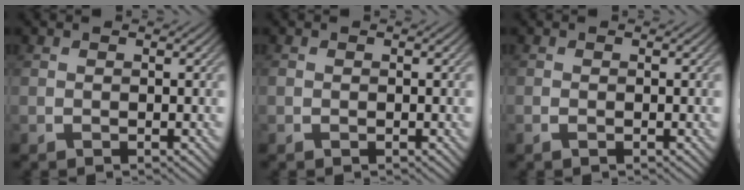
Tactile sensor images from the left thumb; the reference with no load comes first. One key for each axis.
{"total": 0.5, "fx": -0.2, "fy": 0.4, "fz": 0.3, "tx": -0.005, "ty": -0.004, "tz": -0.003}
{"total": 0.7, "fx": -0.4, "fy": 0.3, "fz": 0.5, "tx": -0.013, "ty": -0.003, "tz": -0.007}